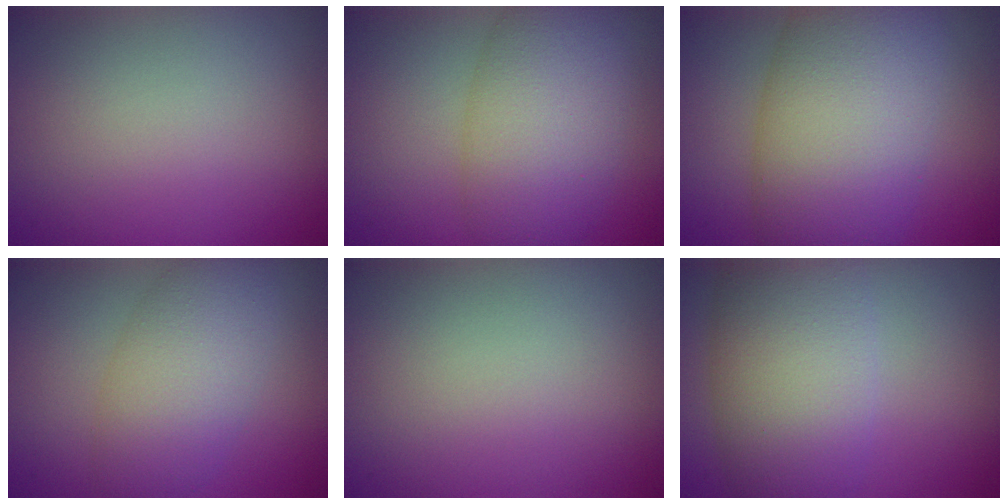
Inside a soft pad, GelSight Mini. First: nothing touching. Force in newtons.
{"total": 7.4, "press": 7.4, "slide": 0.2}
{"total": 11.5, "press": 11.5, "slide": 0.6}
{"total": 5.7, "press": 5.7, "slide": 0.3}
{"total": 0.0}
{"total": 8.3, "press": 8.3, "slide": 0.2}